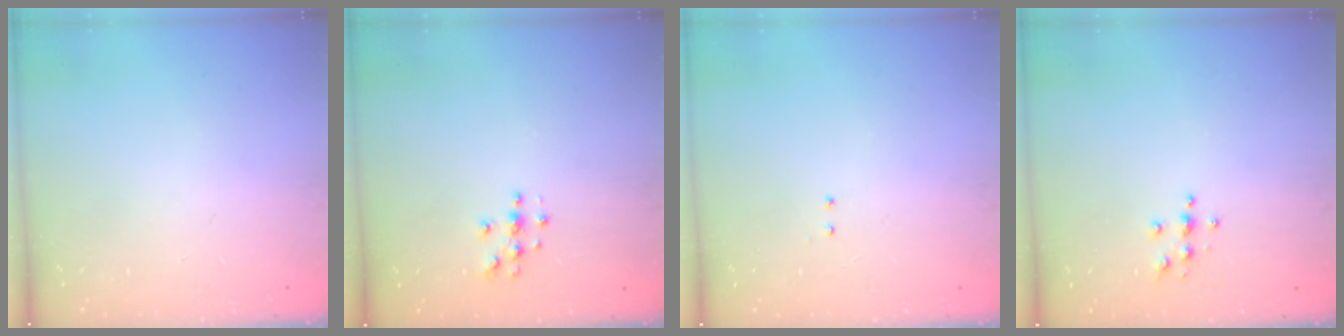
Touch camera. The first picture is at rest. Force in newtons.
{"total": 3.8, "press": 3.8, "slide": 0.4}
{"total": 2.0, "press": 2.0, "slide": 0.4}
{"total": 3.8, "press": 3.8, "slide": 0.4}